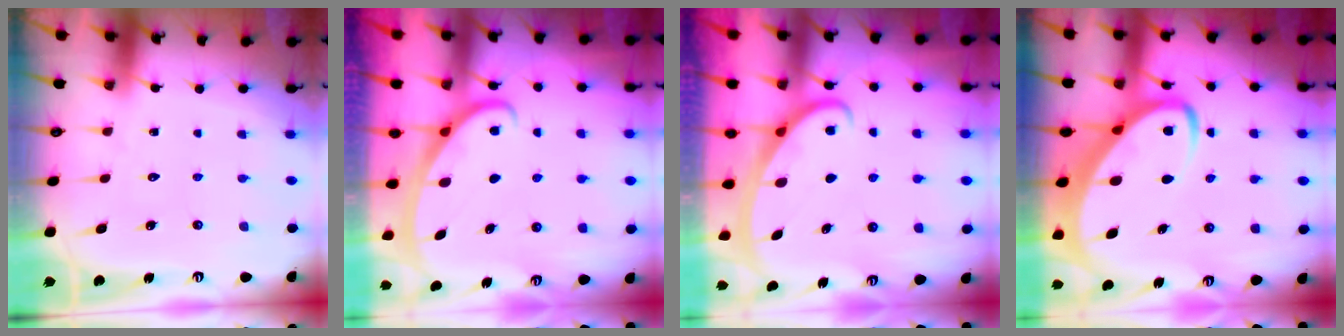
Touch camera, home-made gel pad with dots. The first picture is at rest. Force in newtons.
{"total": 2.9, "press": 2.9, "slide": 0.3}
{"total": 2.6, "press": 2.6, "slide": 0.4}
{"total": 7.3, "press": 7.2, "slide": 1.0}